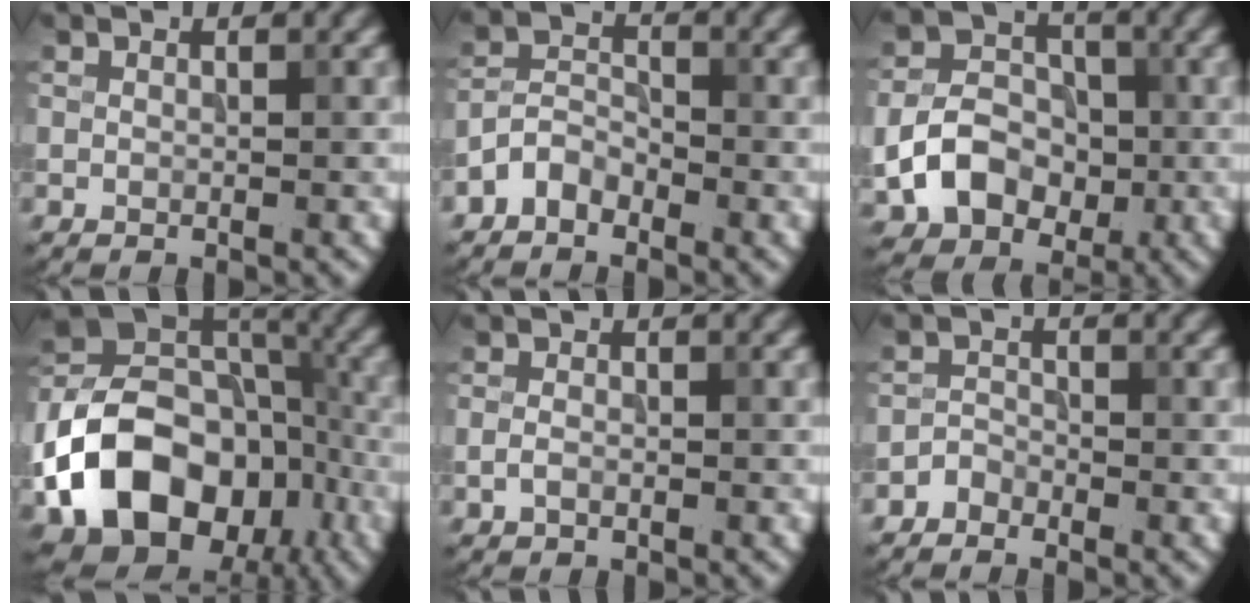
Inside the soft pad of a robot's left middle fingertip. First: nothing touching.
{"total": 2.6, "force": [-1.8, 1.4, 1.1], "torque": [-0.018, 0.011, -0.044]}
{"total": 6.7, "force": [-1.5, 5.2, 3.8], "torque": [-0.072, -0.001, -0.029]}
{"total": 14.8, "force": [-5.7, 10.7, 8.5], "torque": [-0.154, 0.001, -0.108]}
{"total": 1.2, "force": [-0.4, 0.8, 0.8], "torque": [-0.018, 0.001, -0.010]}
{"total": 1.3, "force": [-1.1, 0.6, 0.1], "torque": [0.001, 0.006, -0.024]}